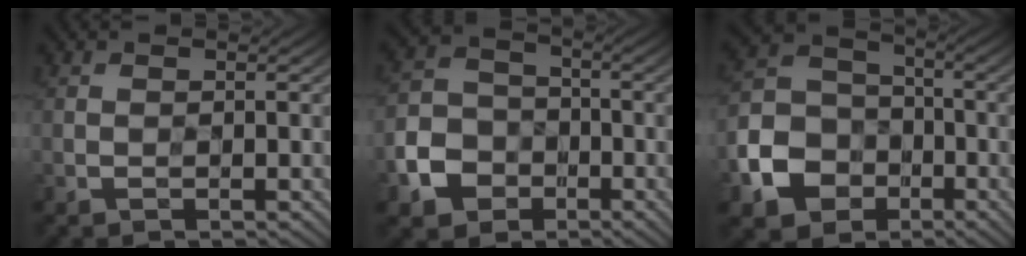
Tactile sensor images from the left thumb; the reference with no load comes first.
{"total": 7.0, "force": [-3.4, 5.5, 2.8], "torque": [-0.076, -0.003, -0.078]}
{"total": 9.8, "force": [-4.4, 7.7, 4.3], "torque": [-0.123, -0.015, -0.094]}